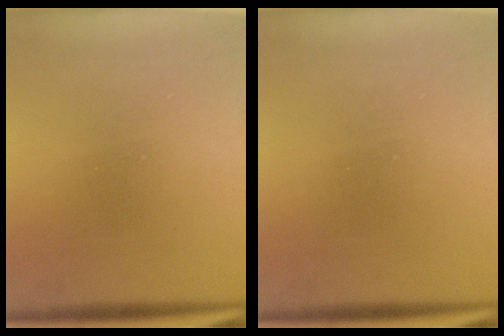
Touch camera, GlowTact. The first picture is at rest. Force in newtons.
{"total": 0.0}